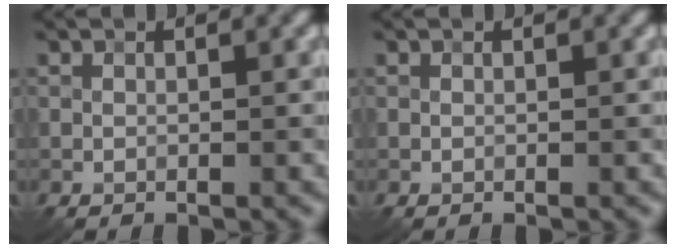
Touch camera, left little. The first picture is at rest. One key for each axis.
{"total": 0.0}